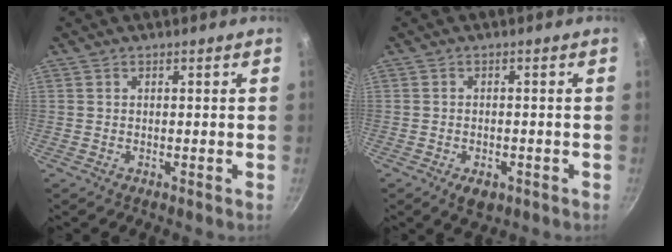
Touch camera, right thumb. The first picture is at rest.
{"total": 4.1, "force": [-1.9, 2.5, 2.6], "torque": [-0.035, 0.009, -0.021]}